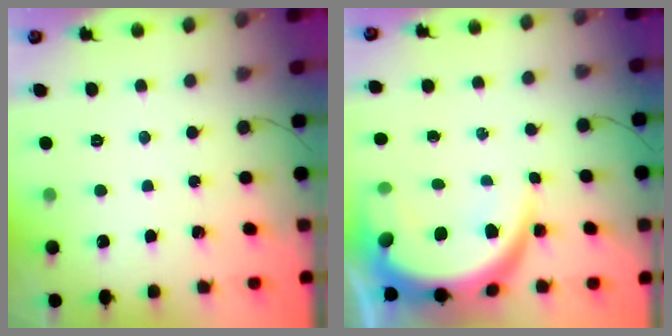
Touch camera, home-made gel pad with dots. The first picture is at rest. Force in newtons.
{"total": 10.7, "press": 10.7, "slide": 0.6}